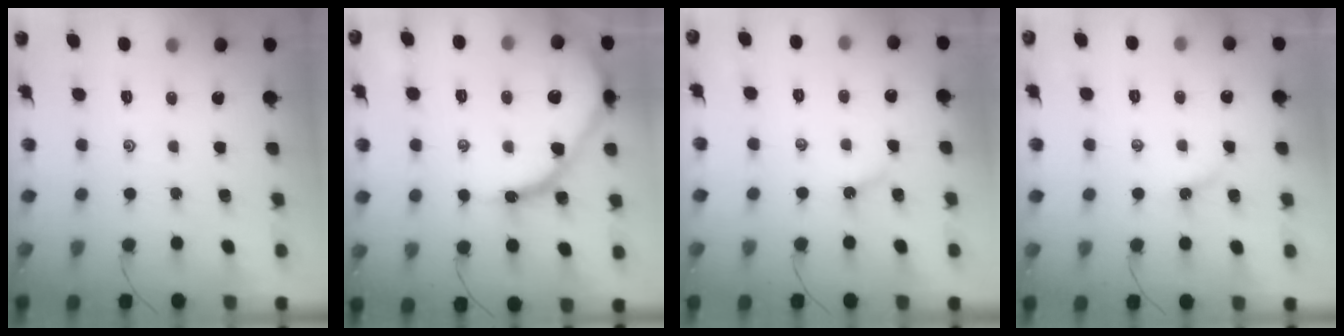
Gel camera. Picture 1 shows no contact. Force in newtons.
{"total": 17.4, "press": 17.3, "slide": 1.5}
{"total": 3.7, "press": 3.6, "slide": 0.5}
{"total": 2.5, "press": 2.5, "slide": 0.4}